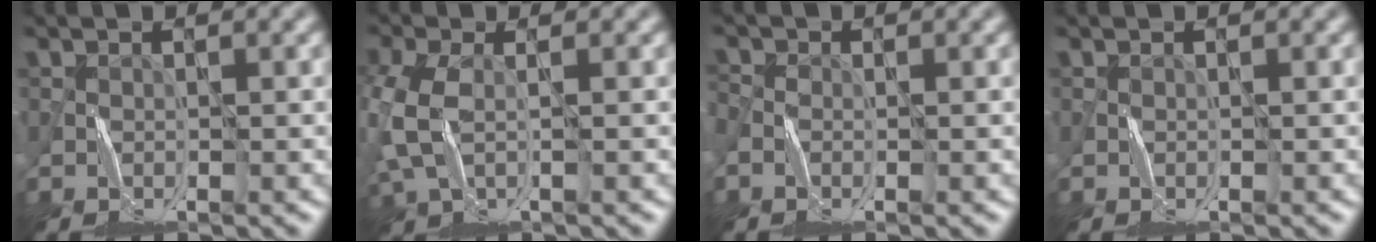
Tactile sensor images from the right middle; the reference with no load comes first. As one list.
[{"total": 4.5, "force": [-0.5, 2.5, 3.6], "torque": [-0.113, 0.001, -0.010]}, {"total": 1.3, "force": [-0.6, 1.1, 0.5], "torque": [-0.010, -0.001, -0.009]}, {"total": 0.0}]